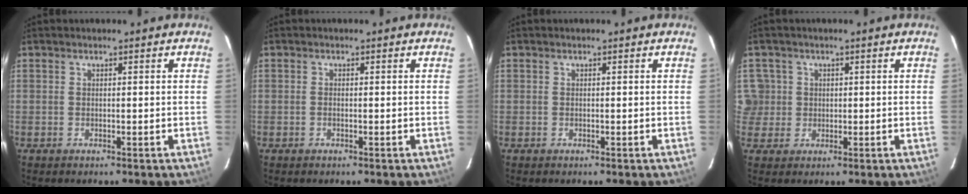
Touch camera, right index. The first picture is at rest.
{"total": 0.6, "force": [-0.3, 0.4, 0.4], "torque": [-0.010, 0.001, -0.006]}
{"total": 0.0}
{"total": 4.6, "force": [0.5, 4.6, 0.4], "torque": [0.012, 0.021, 0.013]}